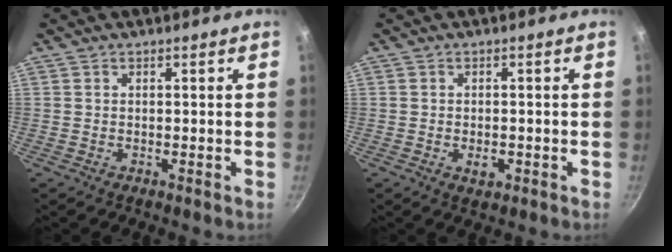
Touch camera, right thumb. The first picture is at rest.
{"total": 2.5, "force": [-0.8, 1.6, 1.7], "torque": [-0.021, 0.004, -0.009]}